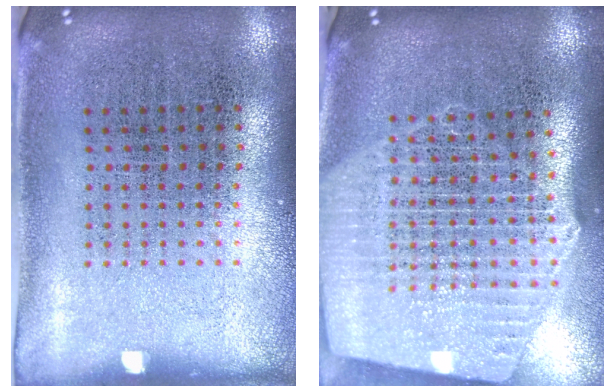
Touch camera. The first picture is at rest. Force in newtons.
{"total": 2.8, "press": 2.3, "slide": 1.5}